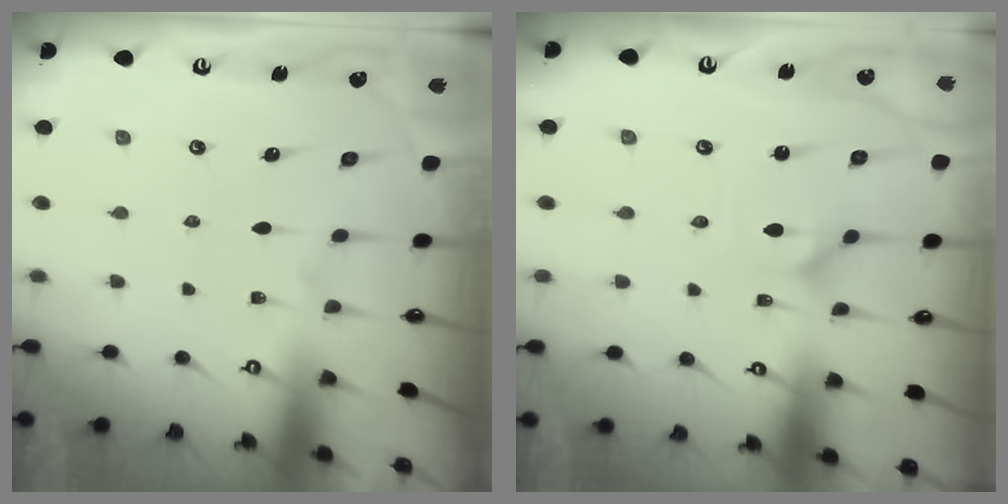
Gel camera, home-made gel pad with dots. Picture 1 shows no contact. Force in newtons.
{"total": 2.9, "press": 2.9, "slide": 0.2}